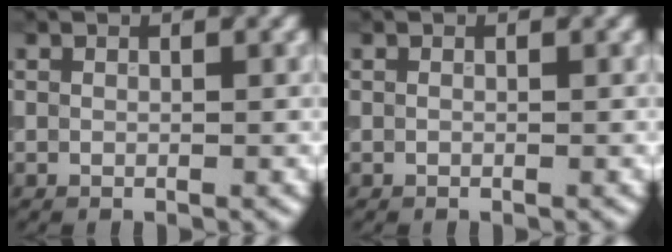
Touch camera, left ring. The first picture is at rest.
{"total": 0.0}